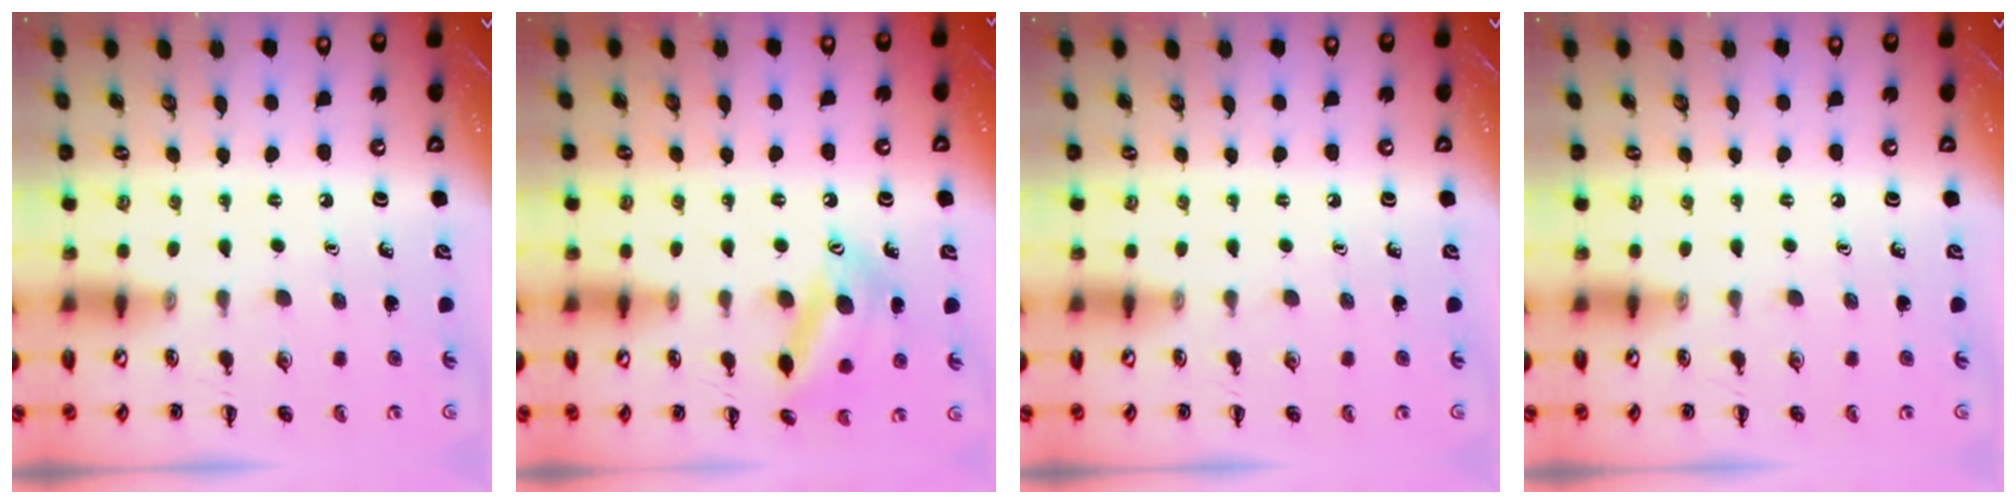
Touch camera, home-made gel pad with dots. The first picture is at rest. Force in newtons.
{"total": 14.9, "press": 14.8, "slide": 1.3}
{"total": 0.0}
{"total": 0.0}